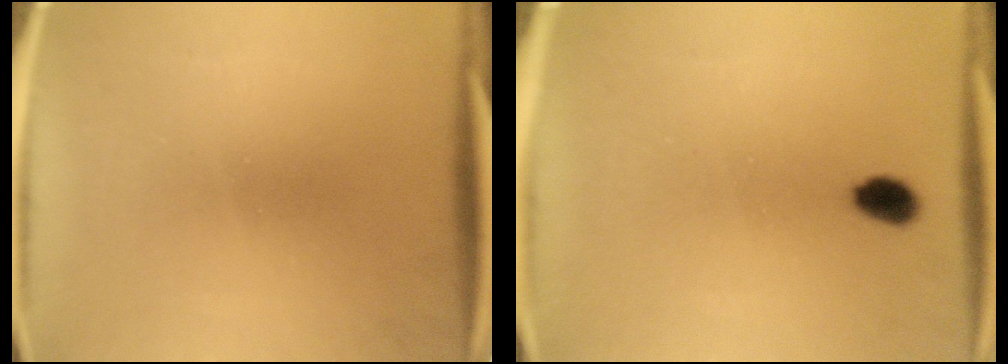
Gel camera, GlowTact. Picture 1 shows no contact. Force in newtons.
{"total": 3.1}